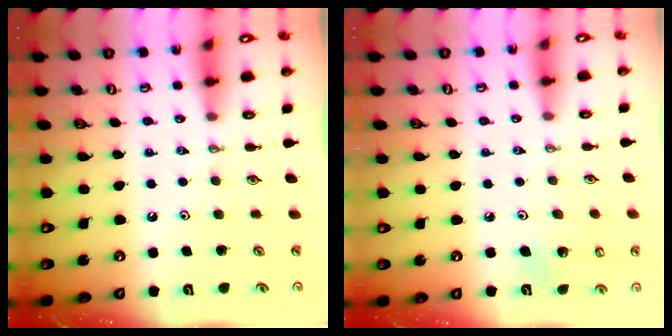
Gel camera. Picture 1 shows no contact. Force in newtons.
{"total": 4.4, "press": 4.3, "slide": 0.9}